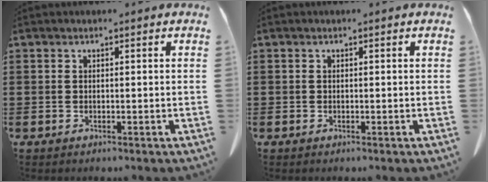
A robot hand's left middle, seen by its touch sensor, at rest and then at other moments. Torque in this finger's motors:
{"motor_torque": [0.43, 0.00, -0.02, 0.02]}